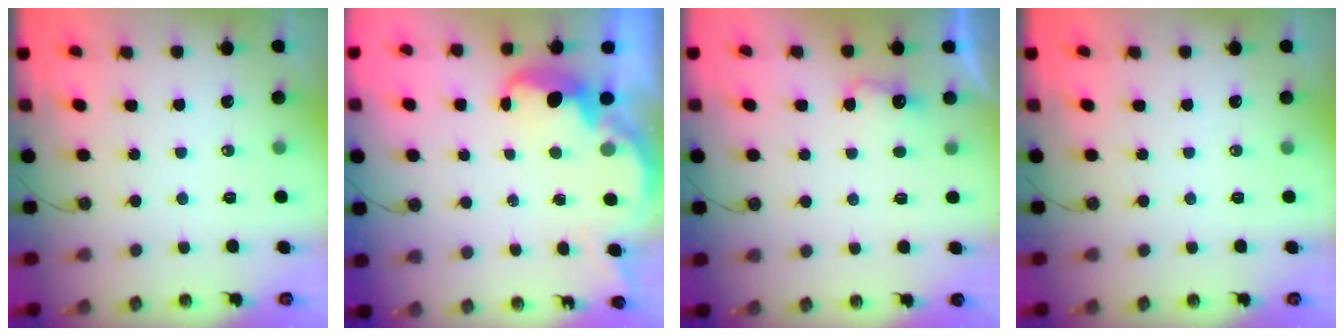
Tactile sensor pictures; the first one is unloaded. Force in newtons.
{"total": 3.5, "press": 3.4, "slide": 0.6}
{"total": 5.0, "press": 4.9, "slide": 1.0}
{"total": 0.0}